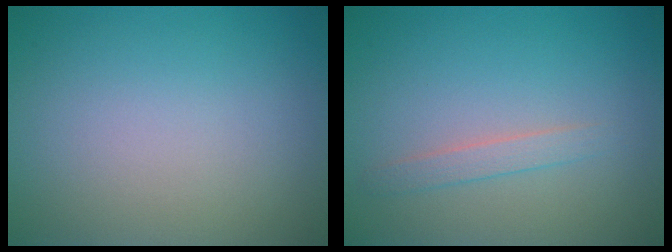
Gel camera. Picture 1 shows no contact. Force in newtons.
{"total": 1.4, "press": 1.4, "slide": 0.1}